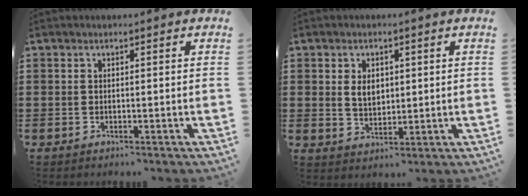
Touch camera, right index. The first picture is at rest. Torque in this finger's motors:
{"motor_torque": [0.06, -0.05, 0.46, 0.06]}